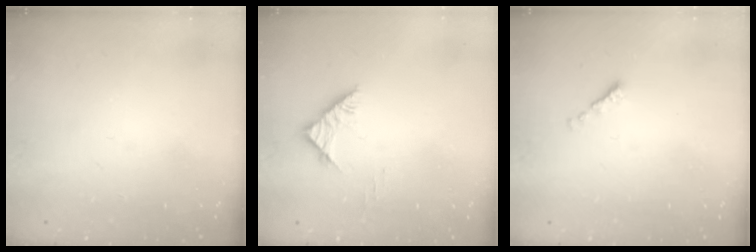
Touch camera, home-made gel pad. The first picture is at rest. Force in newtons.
{"total": 5.3, "press": 5.3, "slide": 0.2}
{"total": 0.0}